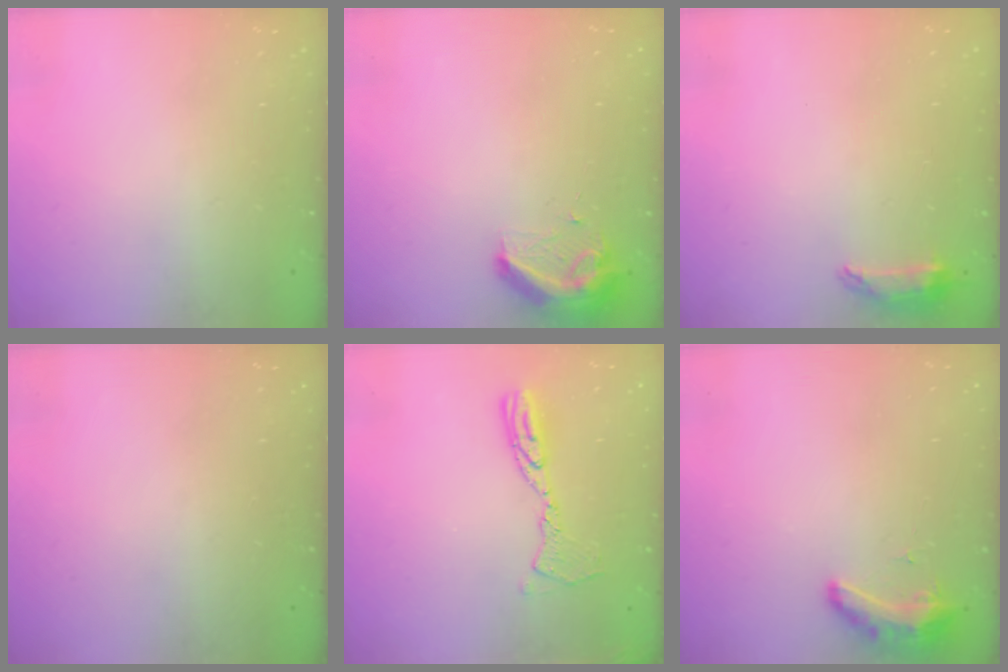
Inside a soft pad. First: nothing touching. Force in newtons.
{"total": 9.2, "press": 9.2, "slide": 0.3}
{"total": 6.6, "press": 6.6, "slide": 0.9}
{"total": 0.0}
{"total": 10.3, "press": 10.3, "slide": 1.0}
{"total": 11.5, "press": 9.6, "slide": 6.3}